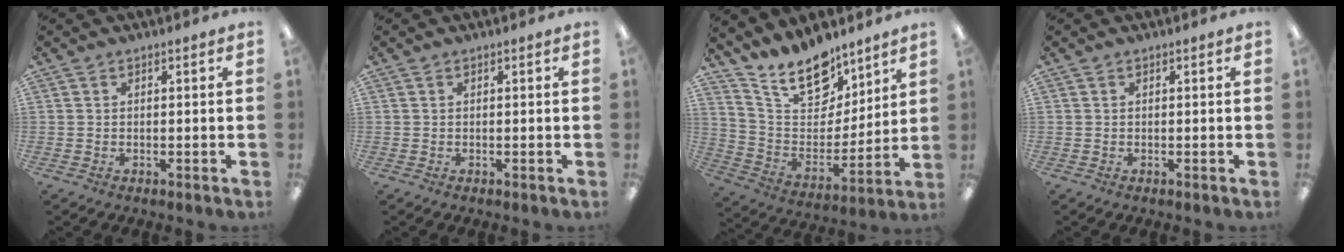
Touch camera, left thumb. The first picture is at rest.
{"total": 0.0}
{"total": 16.4, "force": [13.0, 7.8, 6.4], "torque": [-0.127, -0.082, 0.239]}
{"total": 0.0}